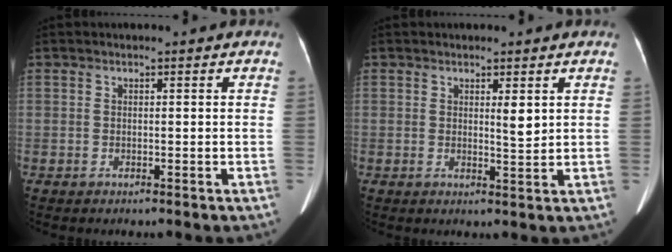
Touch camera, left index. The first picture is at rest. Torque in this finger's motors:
{"motor_torque": [0.56, -0.24, 0.17, 0.05]}